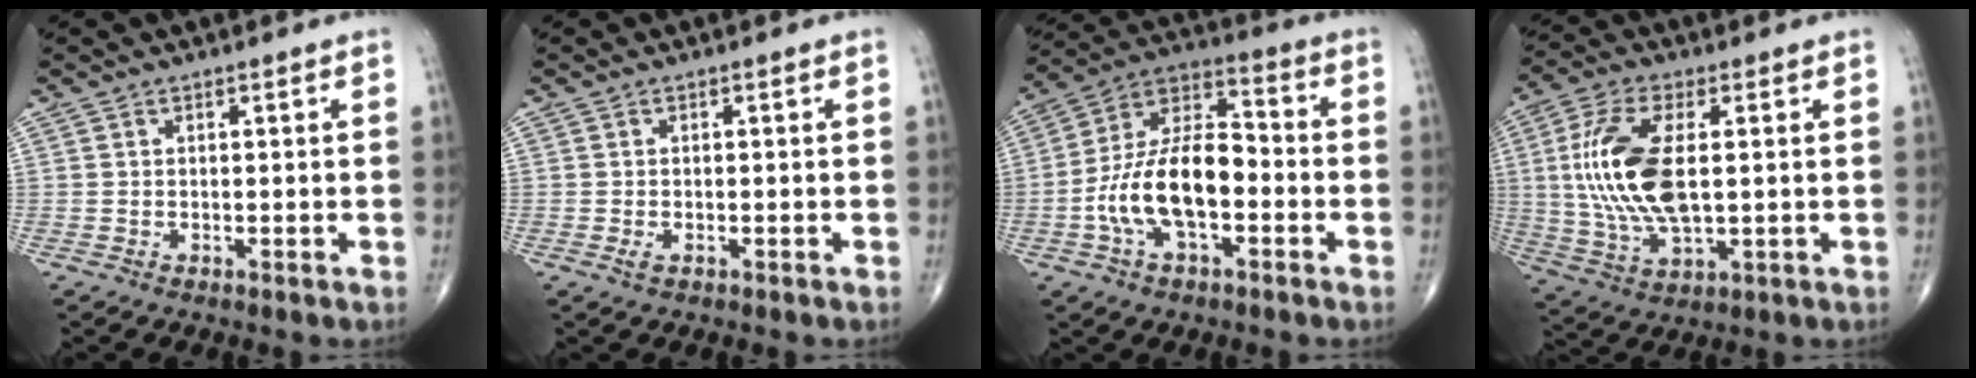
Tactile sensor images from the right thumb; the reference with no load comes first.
{"total": 1.2, "force": [-0.5, 0.6, 0.9], "torque": [-0.019, 0.000, -0.009]}
{"total": 16.1, "force": [-3.8, 8.1, 13.4], "torque": [-0.242, 0.045, -0.074]}
{"total": 15.8, "force": [1.4, 7.2, 13.9], "torque": [-0.292, -0.003, 0.030]}